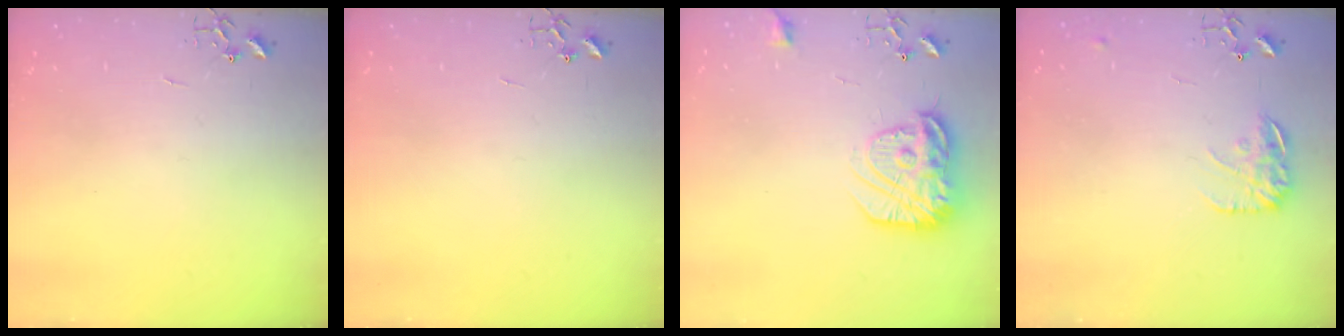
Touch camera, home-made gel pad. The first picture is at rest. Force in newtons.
{"total": 0.0}
{"total": 18.4, "press": 18.3, "slide": 1.2}
{"total": 11.4, "press": 11.4, "slide": 0.6}